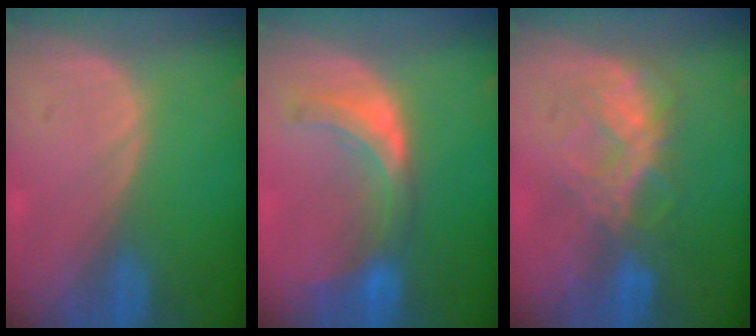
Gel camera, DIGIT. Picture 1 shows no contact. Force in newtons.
{"total": 7.1, "press": 6.7, "slide": 2.2}
{"total": 6.8, "press": 6.7, "slide": 1.2}